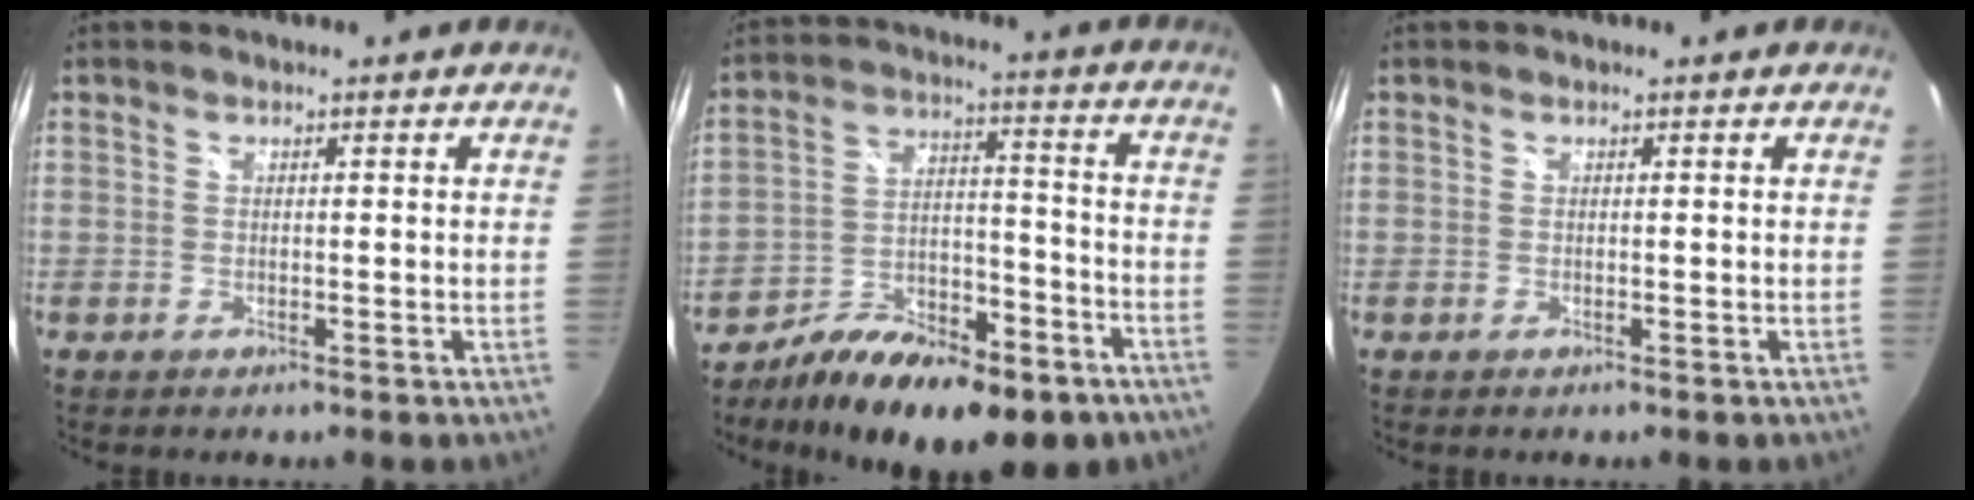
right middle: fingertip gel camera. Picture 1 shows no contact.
{"total": 21.1, "force": [-14.1, 9.1, 12.8], "torque": [-0.212, -0.010, -0.208]}
{"total": 0.0}